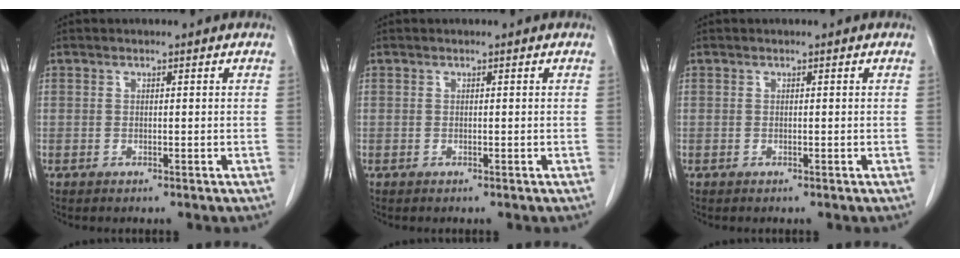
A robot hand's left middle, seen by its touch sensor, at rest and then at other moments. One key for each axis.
{"total": 0.0}
{"total": 0.0}